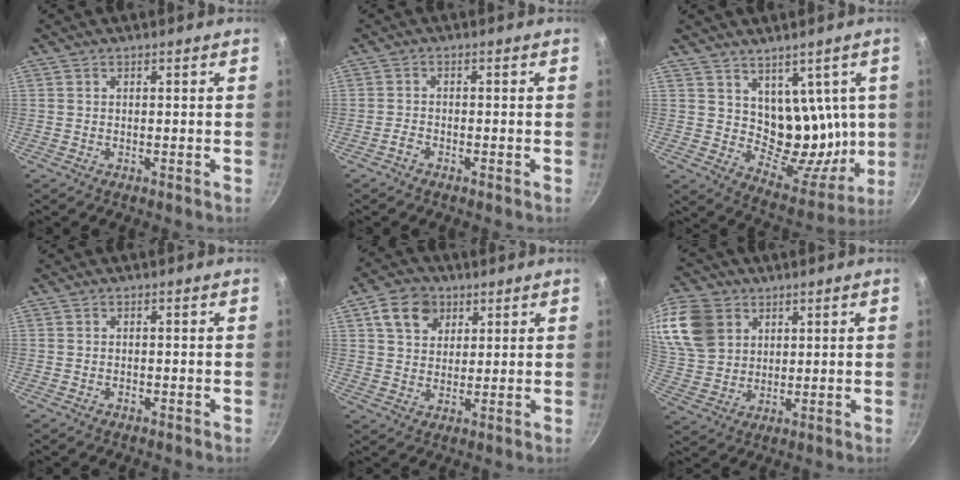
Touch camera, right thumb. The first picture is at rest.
{"total": 1.5, "force": [-1.2, 0.5, 0.5], "torque": [-0.016, 0.014, -0.026]}
{"total": 13.3, "force": [3.4, 9.1, 9.1], "torque": [-0.077, -0.051, 0.066]}
{"total": 0.6, "force": [-0.4, 0.4, 0.3], "torque": [-0.006, 0.002, -0.006]}
{"total": 8.5, "force": [3.9, 6.3, 4.1], "torque": [-0.046, -0.001, 0.063]}
{"total": 15.5, "force": [6.3, 11.8, 7.7], "torque": [-0.146, -0.004, 0.131]}